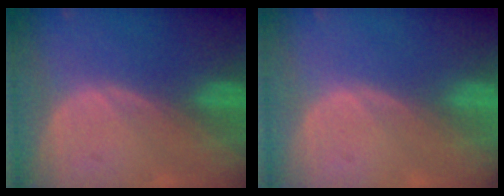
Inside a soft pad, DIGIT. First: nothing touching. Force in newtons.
{"total": 0.0}